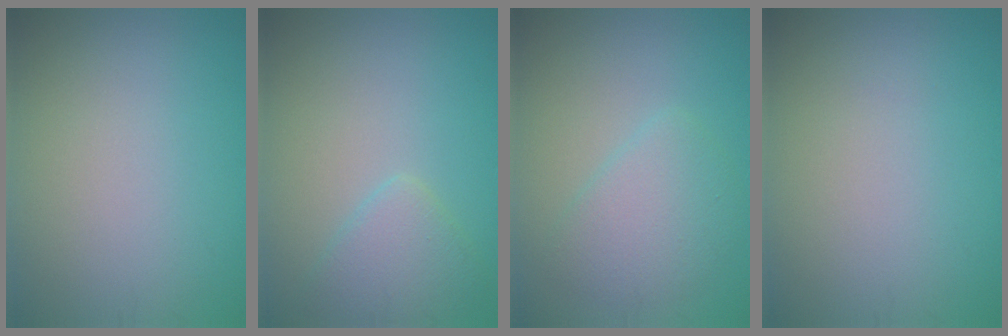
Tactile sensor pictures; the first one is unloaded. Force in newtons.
{"total": 2.5, "press": 2.5, "slide": 0.2}
{"total": 3.3, "press": 3.3, "slide": 0.2}
{"total": 0.0}